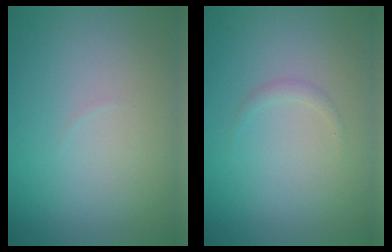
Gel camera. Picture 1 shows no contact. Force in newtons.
{"total": 0.6, "press": 0.6, "slide": 0.0}